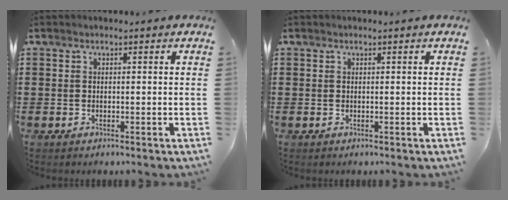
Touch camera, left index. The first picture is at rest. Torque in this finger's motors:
{"motor_torque": [0.04, 0.04, -0.02, -0.03]}